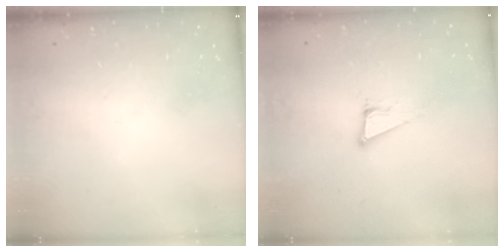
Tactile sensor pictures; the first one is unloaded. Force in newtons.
{"total": 6.8, "press": 6.2, "slide": 2.8}